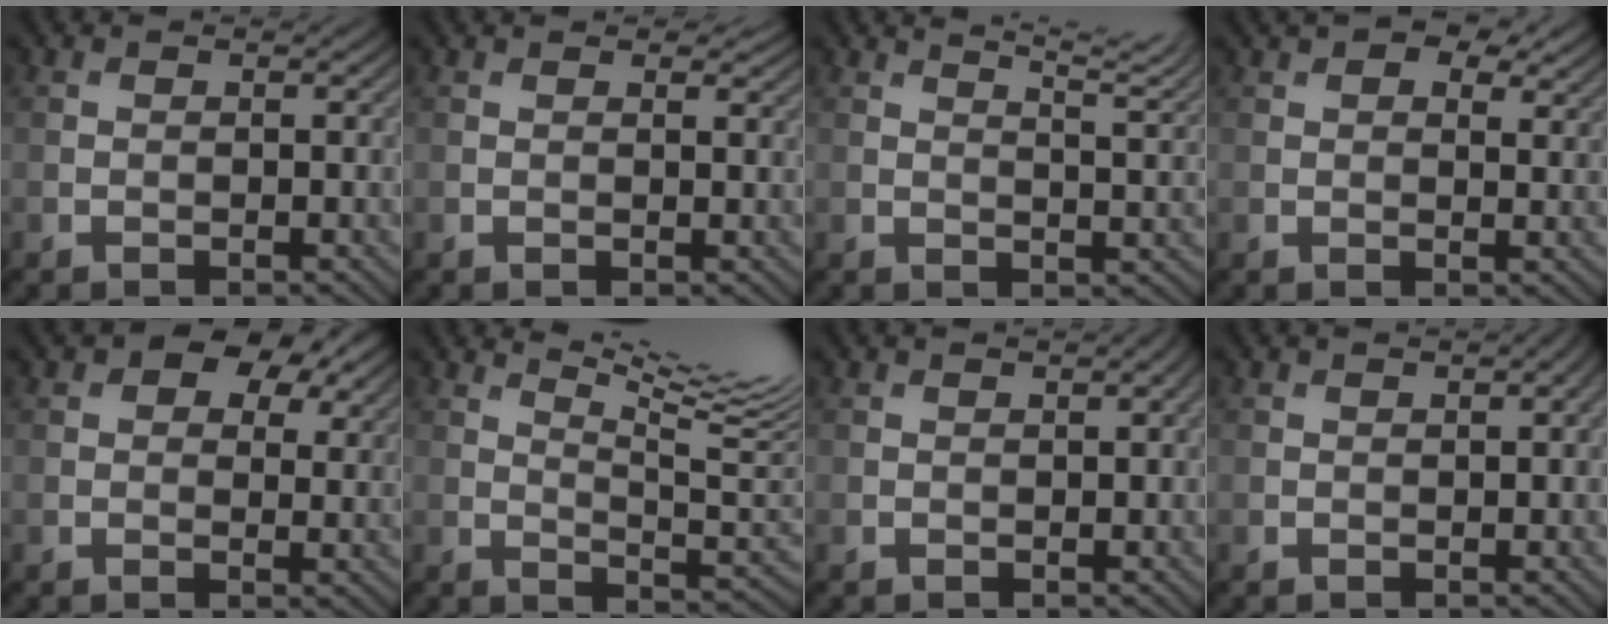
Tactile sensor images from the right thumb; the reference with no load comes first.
{"total": 2.6, "force": [1.9, 1.0, 1.4], "torque": [-0.029, 0.001, 0.028]}
{"total": 7.9, "force": [5.8, 1.9, 4.9], "torque": [-0.053, 0.018, 0.071]}
{"total": 8.0, "force": [5.0, 4.3, 4.5], "torque": [-0.079, 0.009, 0.074]}
{"total": 8.6, "force": [4.8, 5.3, 4.8], "torque": [-0.071, 0.009, 0.076]}
{"total": 14.1, "force": [8.6, 3.4, 10.7], "torque": [-0.175, 0.018, 0.136]}
{"total": 1.0, "force": [0.3, 0.1, 0.9], "torque": [-0.010, 0.000, 0.007]}
{"total": 1.4, "force": [0.3, 0.3, 1.3], "torque": [-0.017, 0.001, 0.007]}